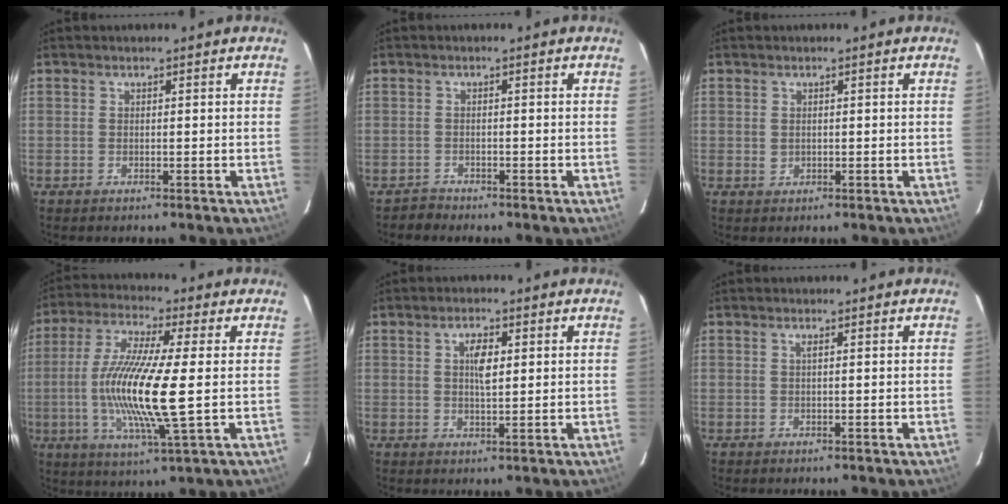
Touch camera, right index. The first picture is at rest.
{"total": 1.6, "force": [-1.3, 0.8, -0.5], "torque": [0.008, 0.007, -0.023]}
{"total": 1.0, "force": [0.2, 0.9, 0.4], "torque": [-0.005, 0.002, 0.005]}
{"total": 16.0, "force": [-1.2, 1.4, 15.9], "torque": [-0.309, -0.013, -0.024]}
{"total": 3.9, "force": [1.0, 1.5, 3.4], "torque": [-0.060, 0.004, 0.019]}
{"total": 0.7, "force": [0.2, -0.2, 0.6], "torque": [-0.010, 0.000, 0.002]}